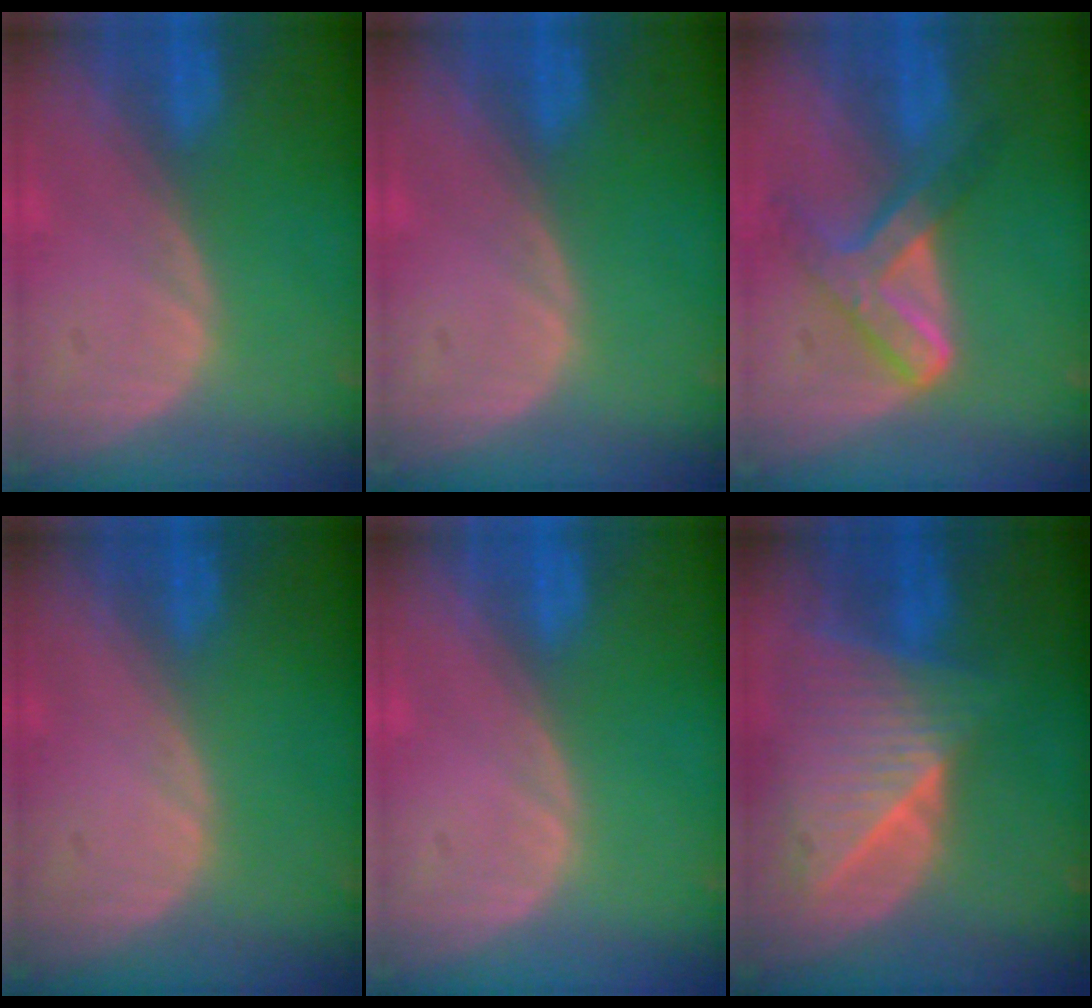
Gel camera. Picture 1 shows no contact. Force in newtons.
{"total": 0.0}
{"total": 7.2, "press": 6.1, "slide": 3.8}
{"total": 0.0}
{"total": 0.0}
{"total": 9.2, "press": 8.2, "slide": 4.0}